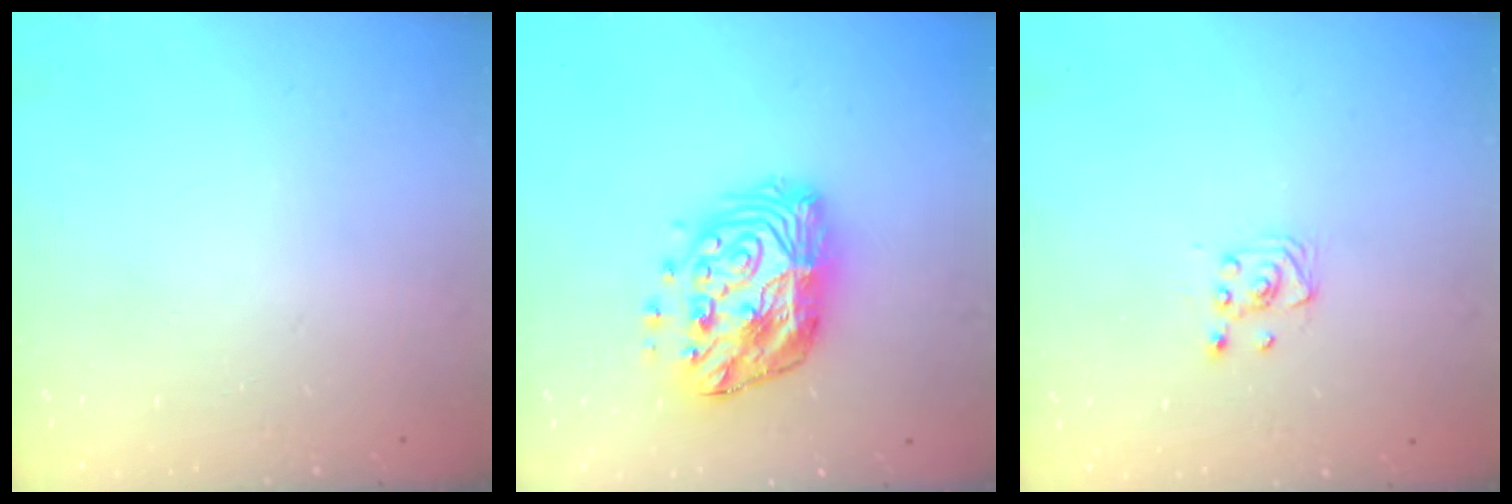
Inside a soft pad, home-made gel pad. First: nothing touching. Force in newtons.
{"total": 15.8, "press": 15.7, "slide": 1.3}
{"total": 2.6, "press": 2.4, "slide": 1.0}